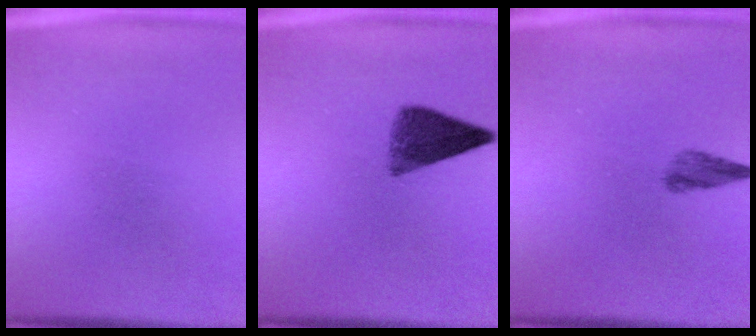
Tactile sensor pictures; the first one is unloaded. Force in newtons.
{"total": 6.4}
{"total": 2.2}